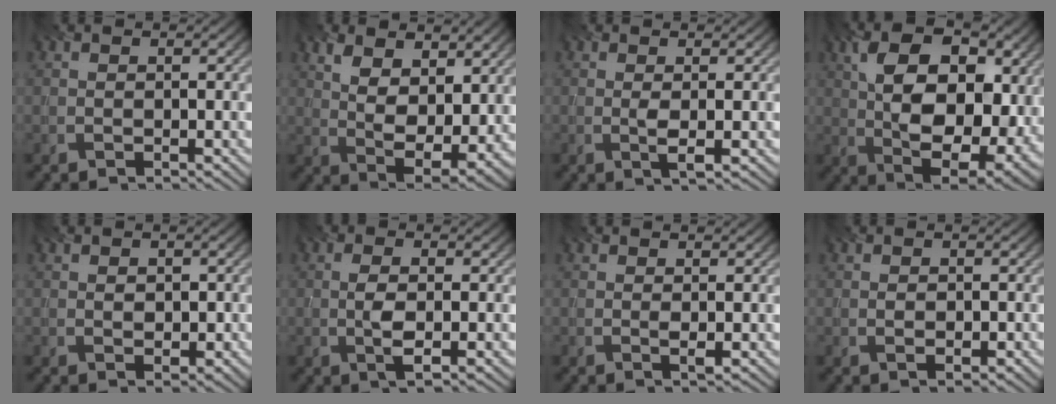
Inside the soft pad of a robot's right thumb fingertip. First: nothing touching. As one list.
[{"total": 9.2, "force": [4.1, 4.7, 6.7], "torque": [-0.142, -0.010, 0.079]}, {"total": 1.3, "force": [0.1, 0.2, 1.3], "torque": [-0.031, -0.003, 0.001]}, {"total": 14.6, "force": [3.0, 8.6, 11.4], "torque": [-0.188, 0.007, 0.044]}, {"total": 1.6, "force": [0.2, 1.3, 0.9], "torque": [-0.021, -0.005, 0.005]}, {"total": 3.4, "force": [-0.4, 1.2, 3.1], "torque": [-0.069, -0.001, -0.009]}, {"total": 0.6, "force": [0.2, 0.1, 0.5], "torque": [-0.014, -0.004, 0.002]}, {"total": 1.4, "force": [-0.1, 1.0, 1.0], "torque": [-0.017, -0.004, -0.001]}]